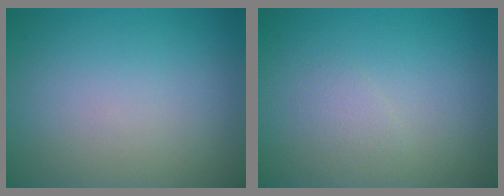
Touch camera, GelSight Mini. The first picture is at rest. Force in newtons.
{"total": 0.8, "press": 0.8, "slide": 0.0}